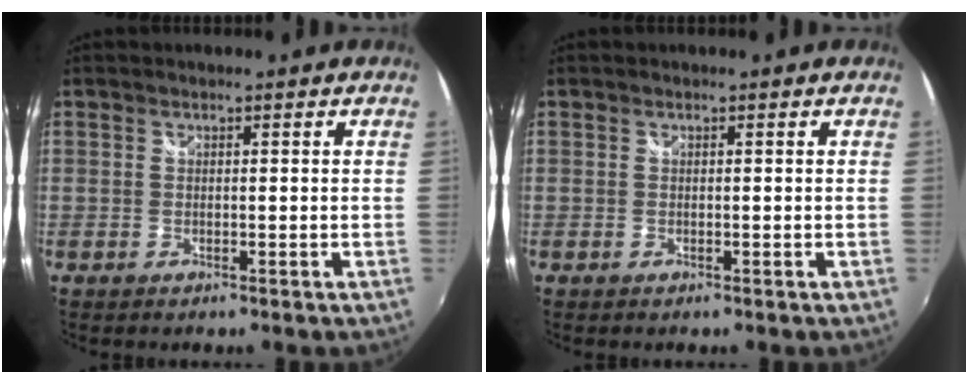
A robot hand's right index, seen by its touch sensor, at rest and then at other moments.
{"total": 0.0}